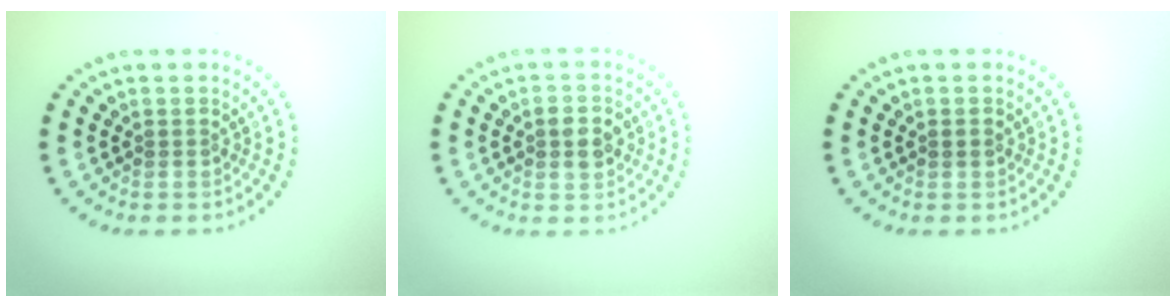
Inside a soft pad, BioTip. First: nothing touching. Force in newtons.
{"total": 2.7, "press": 2.7, "slide": 0.1}
{"total": 0.8, "press": 0.8, "slide": 0.1}